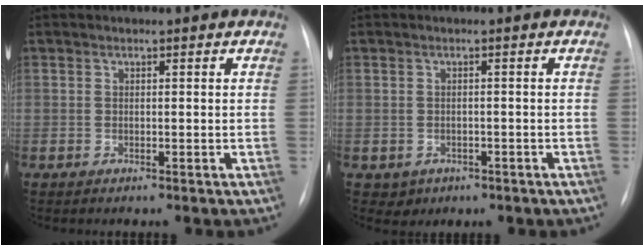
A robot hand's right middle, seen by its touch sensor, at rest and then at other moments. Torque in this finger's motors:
{"motor_torque": [-0.08, -0.13, -0.03, 0.00]}